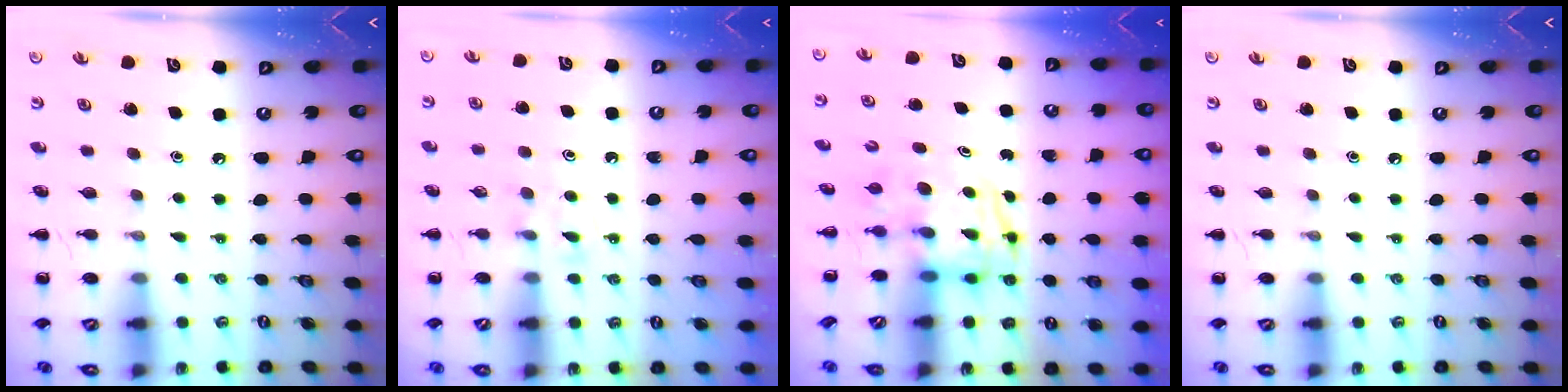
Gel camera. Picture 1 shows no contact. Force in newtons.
{"total": 4.8, "press": 4.5, "slide": 1.7}
{"total": 3.7, "press": 3.7, "slide": 0.5}
{"total": 0.0}